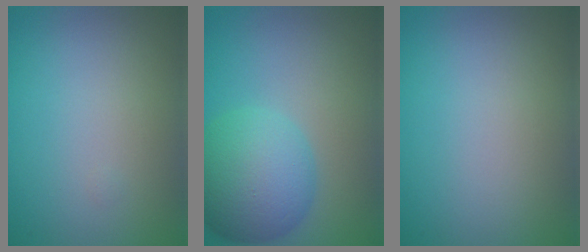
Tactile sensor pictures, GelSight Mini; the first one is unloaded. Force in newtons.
{"total": 7.9, "press": 7.9, "slide": 0.3}
{"total": 0.0}